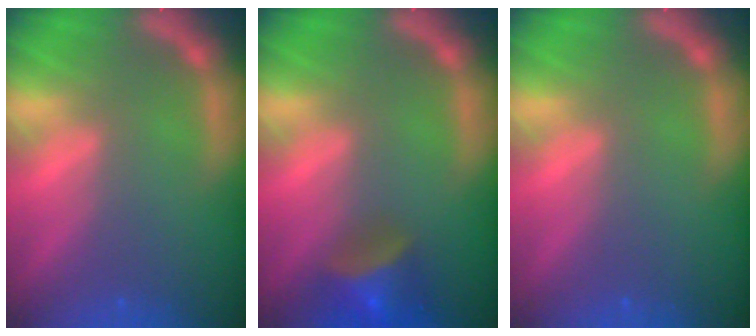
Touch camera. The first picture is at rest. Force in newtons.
{"total": 5.0}
{"total": 0.0}